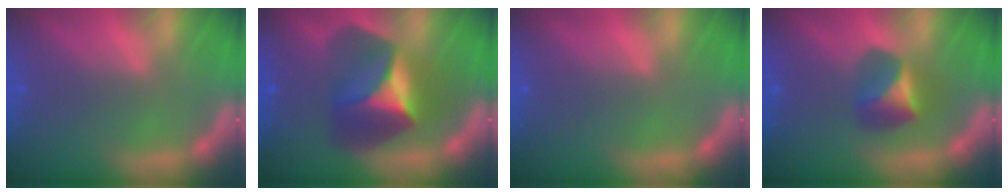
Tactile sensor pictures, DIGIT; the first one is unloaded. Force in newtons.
{"total": 7.4}
{"total": 0.0}
{"total": 3.4}